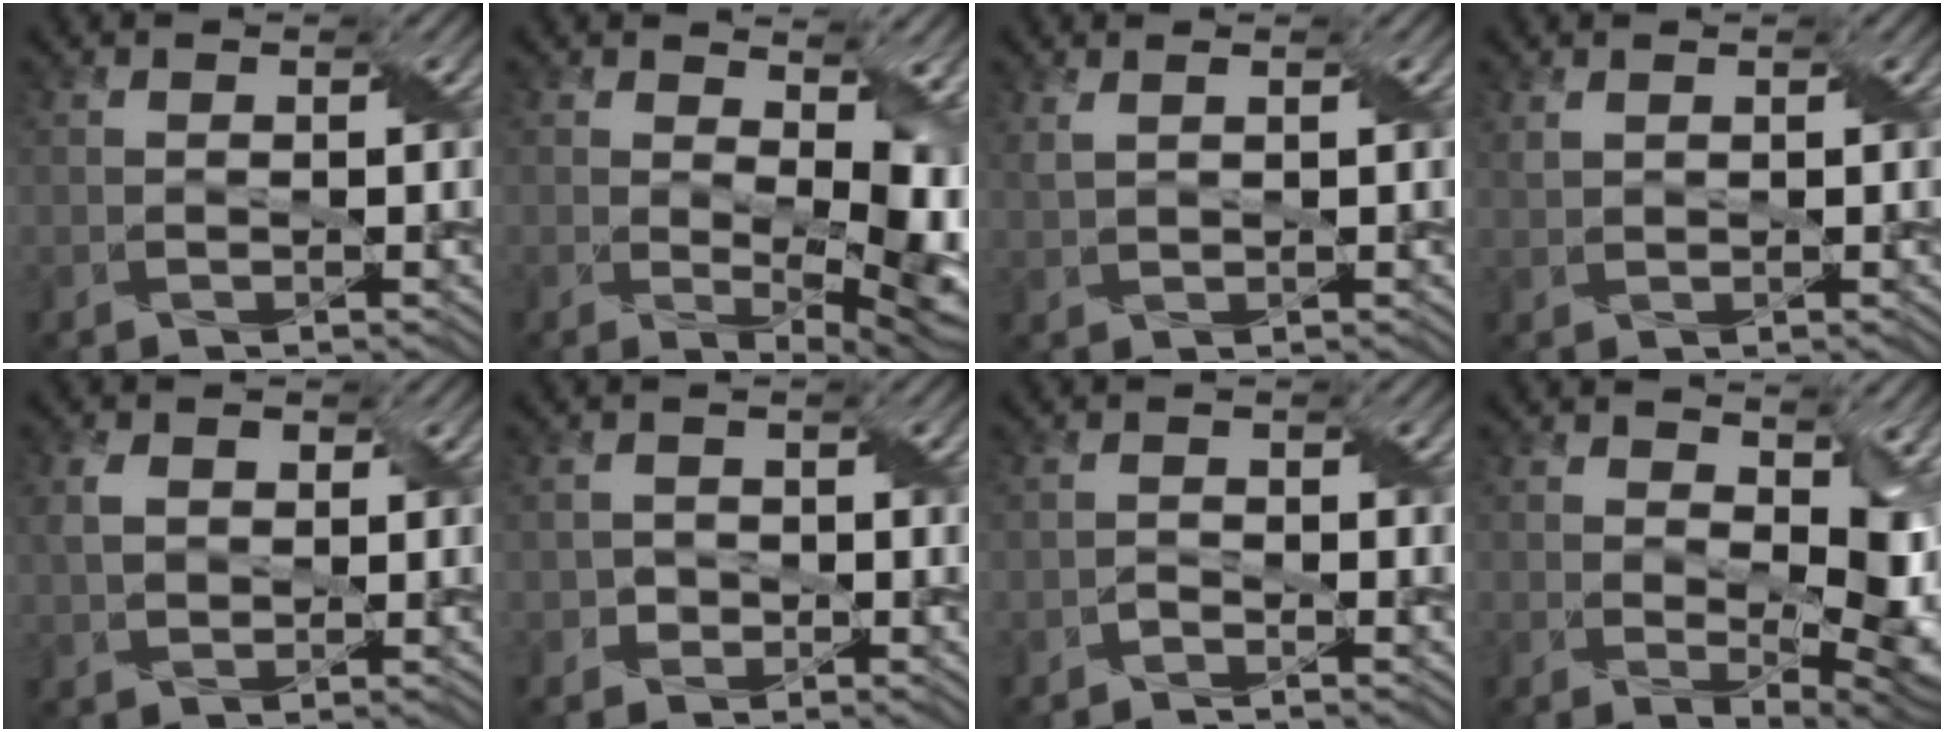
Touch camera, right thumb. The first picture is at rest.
{"total": 10.3, "force": [1.4, 5.9, 8.4], "torque": [-0.129, -0.022, 0.049]}
{"total": 1.6, "force": [1.1, 0.4, 1.1], "torque": [-0.036, 0.004, 0.025]}
{"total": 1.2, "force": [0.9, 0.5, 0.6], "torque": [-0.024, 0.004, 0.021]}
{"total": 3.6, "force": [1.0, 2.6, 2.4], "torque": [-0.056, 0.006, 0.015]}
{"total": 1.6, "force": [-0.5, 1.5, 0.3], "torque": [0.000, 0.002, -0.008]}
{"total": 1.1, "force": [-0.9, 0.3, 0.6], "torque": [-0.014, 0.005, -0.018]}
{"total": 9.9, "force": [2.5, 5.6, 7.8], "torque": [-0.122, -0.019, 0.053]}